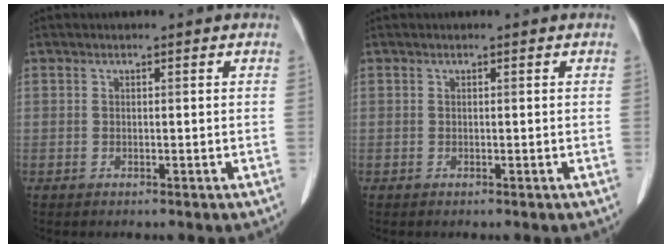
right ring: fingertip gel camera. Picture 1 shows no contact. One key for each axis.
{"total": 0.0}